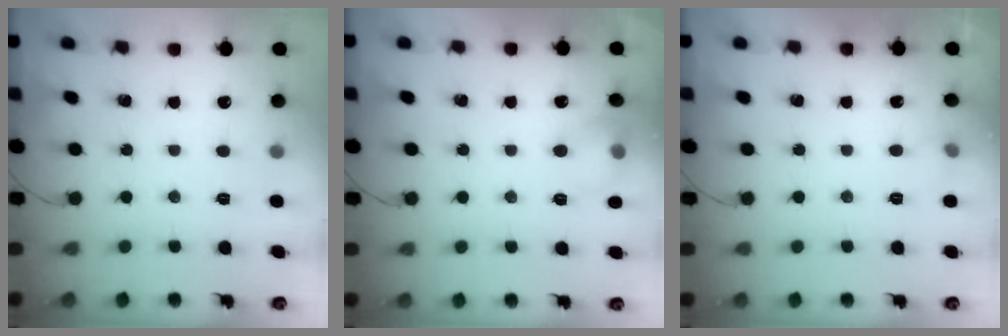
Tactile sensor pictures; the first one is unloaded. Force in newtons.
{"total": 8.8, "press": 8.7, "slide": 1.4}
{"total": 4.3, "press": 4.0, "slide": 1.5}